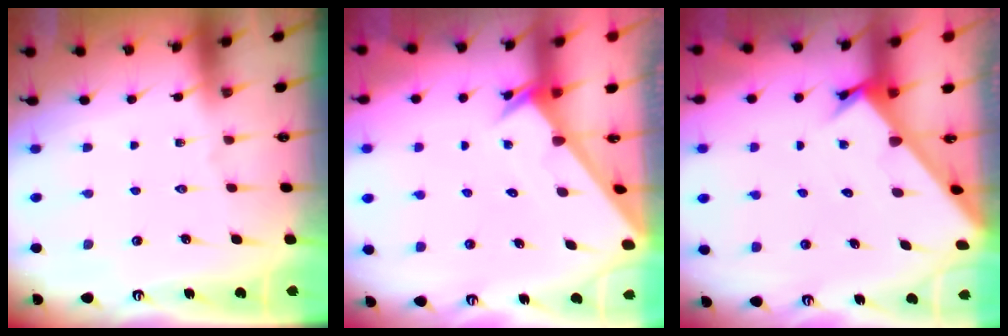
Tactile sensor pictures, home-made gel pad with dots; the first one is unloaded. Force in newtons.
{"total": 1.6, "press": 1.6, "slide": 0.1}
{"total": 2.2, "press": 2.2, "slide": 0.2}